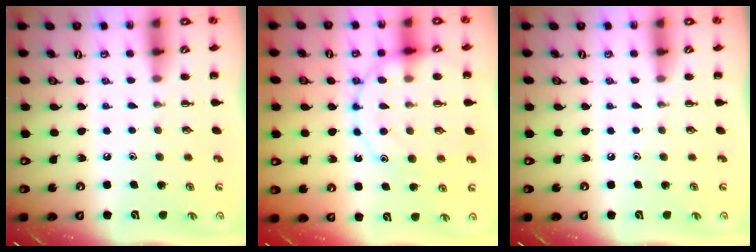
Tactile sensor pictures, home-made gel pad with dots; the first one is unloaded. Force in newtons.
{"total": 14.9, "press": 14.8, "slide": 1.8}
{"total": 0.0}